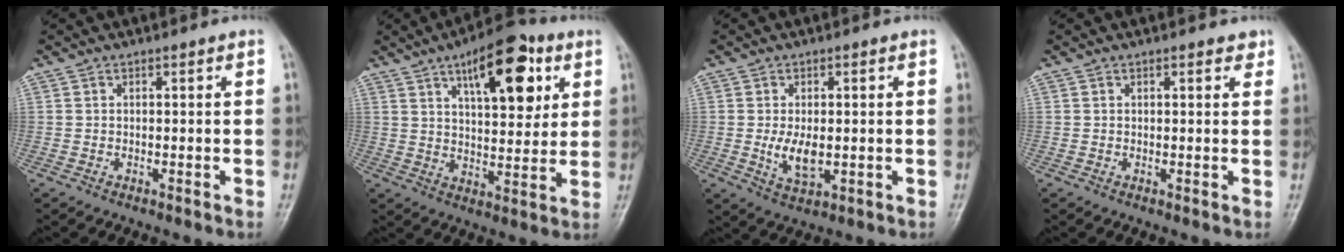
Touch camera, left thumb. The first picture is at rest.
{"total": 16.0, "force": [7.2, 6.9, 12.5], "torque": [-0.144, -0.022, 0.106]}
{"total": 5.5, "force": [-0.4, 2.9, 4.7], "torque": [-0.083, -0.012, -0.002]}
{"total": 1.4, "force": [1.0, 0.7, 0.8], "torque": [-0.003, -0.003, 0.009]}